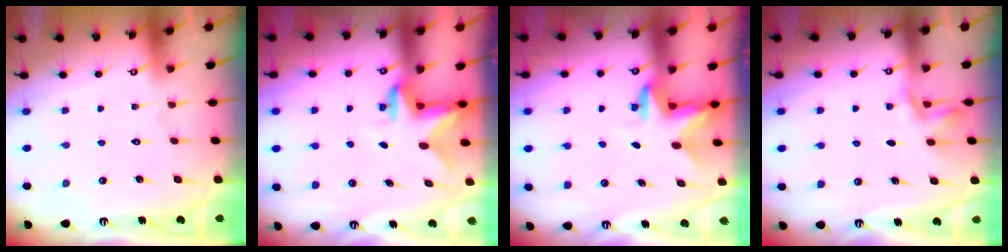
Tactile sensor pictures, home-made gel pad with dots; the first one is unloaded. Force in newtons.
{"total": 2.6, "press": 2.6, "slide": 0.4}
{"total": 3.0, "press": 3.0, "slide": 0.2}
{"total": 2.0, "press": 1.6, "slide": 1.1}